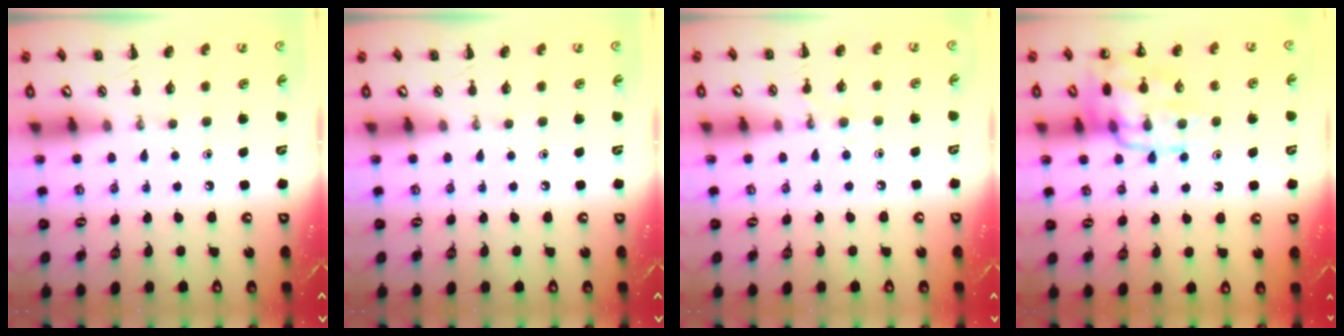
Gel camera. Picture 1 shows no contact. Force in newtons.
{"total": 0.0}
{"total": 6.1, "press": 5.9, "slide": 1.7}
{"total": 16.2, "press": 16.1, "slide": 1.6}